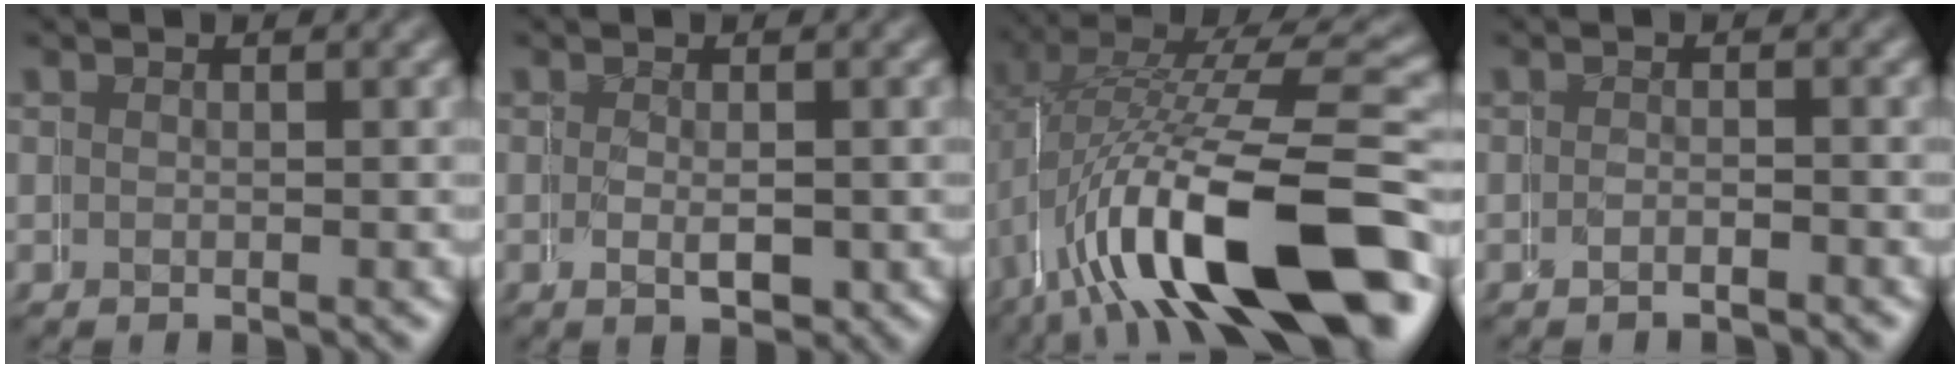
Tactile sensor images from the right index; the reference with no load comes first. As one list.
[{"total": 1.7, "force": [-0.2, 0.7, 1.6], "torque": [-0.021, -0.009, 0.000]}, {"total": 12.9, "force": [-3.5, 4.9, 11.4], "torque": [-0.208, -0.014, -0.037]}, {"total": 0.9, "force": [-0.8, -0.2, -0.1], "torque": [0.008, 0.008, -0.019]}]